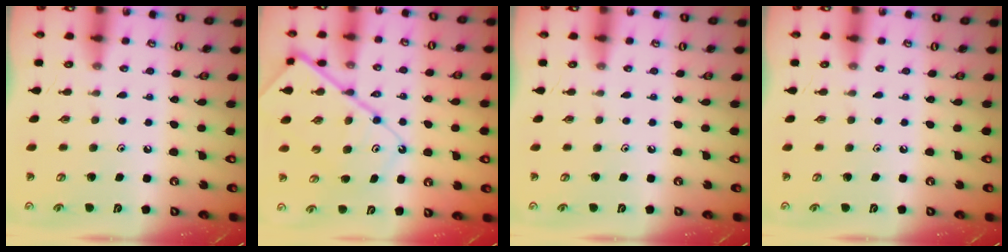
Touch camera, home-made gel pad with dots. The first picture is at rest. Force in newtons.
{"total": 14.5, "press": 14.5, "slide": 1.3}
{"total": 0.0}
{"total": 0.0}